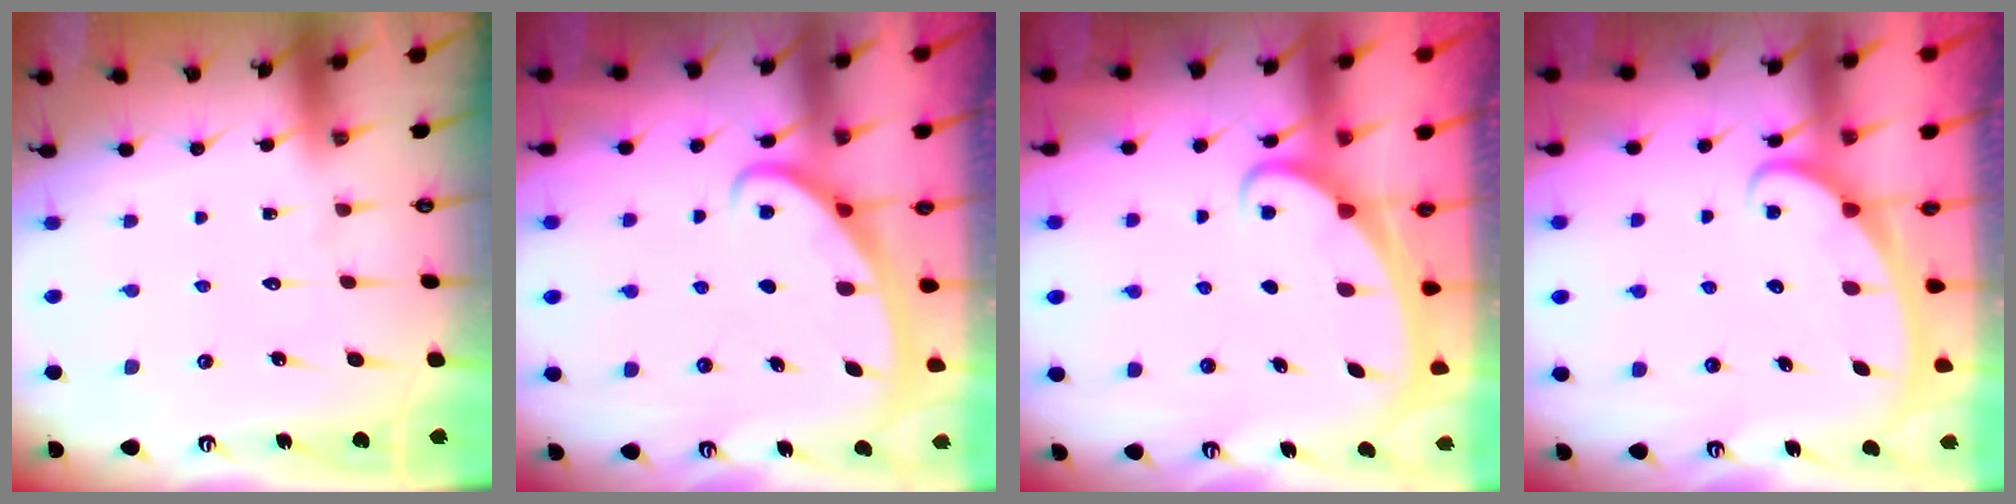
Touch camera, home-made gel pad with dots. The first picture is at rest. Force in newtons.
{"total": 2.8, "press": 2.8, "slide": 0.3}
{"total": 1.9, "press": 1.9, "slide": 0.3}
{"total": 2.5, "press": 2.5, "slide": 0.4}